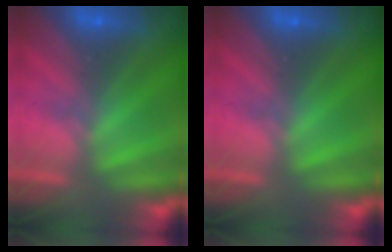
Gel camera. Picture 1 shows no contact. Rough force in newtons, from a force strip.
{"total": 0.0}